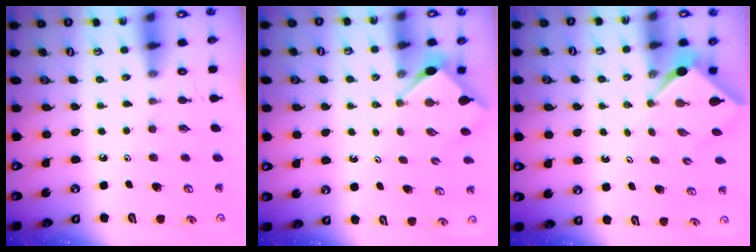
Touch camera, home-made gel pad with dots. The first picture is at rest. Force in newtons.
{"total": 2.9, "press": 2.9, "slide": 0.4}
{"total": 2.5, "press": 2.4, "slide": 0.3}